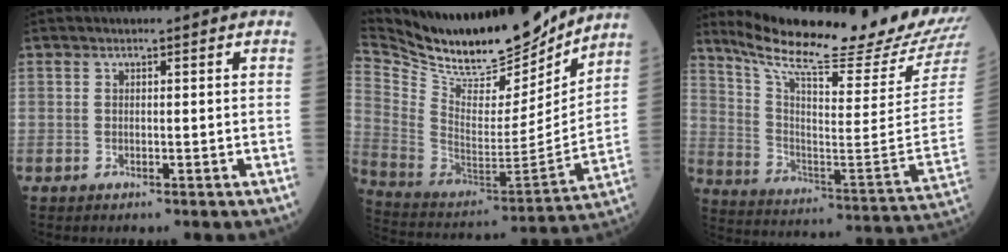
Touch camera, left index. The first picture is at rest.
{"total": 24.9, "force": [22.2, 5.8, 9.8], "torque": [-0.198, -0.043, 0.355]}
{"total": 25.6, "force": [22.7, -0.1, 11.9], "torque": [-0.207, -0.096, 0.322]}